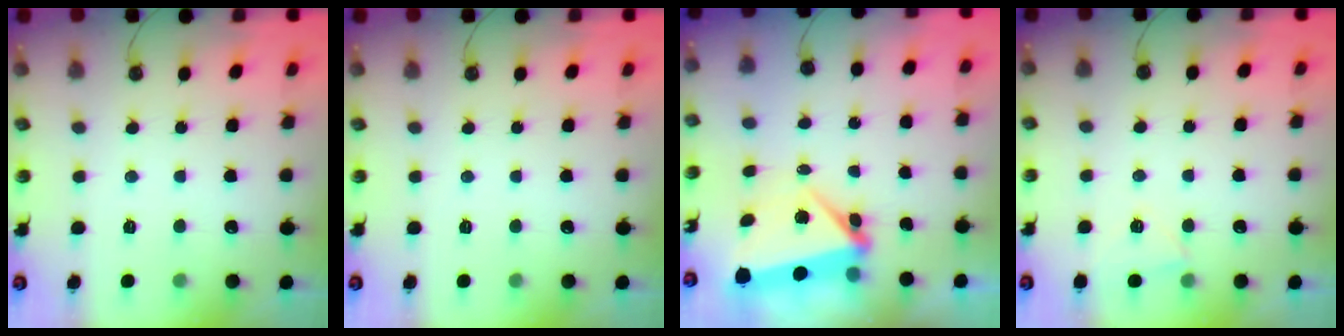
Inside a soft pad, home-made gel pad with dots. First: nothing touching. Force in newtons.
{"total": 0.0}
{"total": 6.9, "press": 5.1, "slide": 4.7}
{"total": 4.3, "press": 4.1, "slide": 1.3}